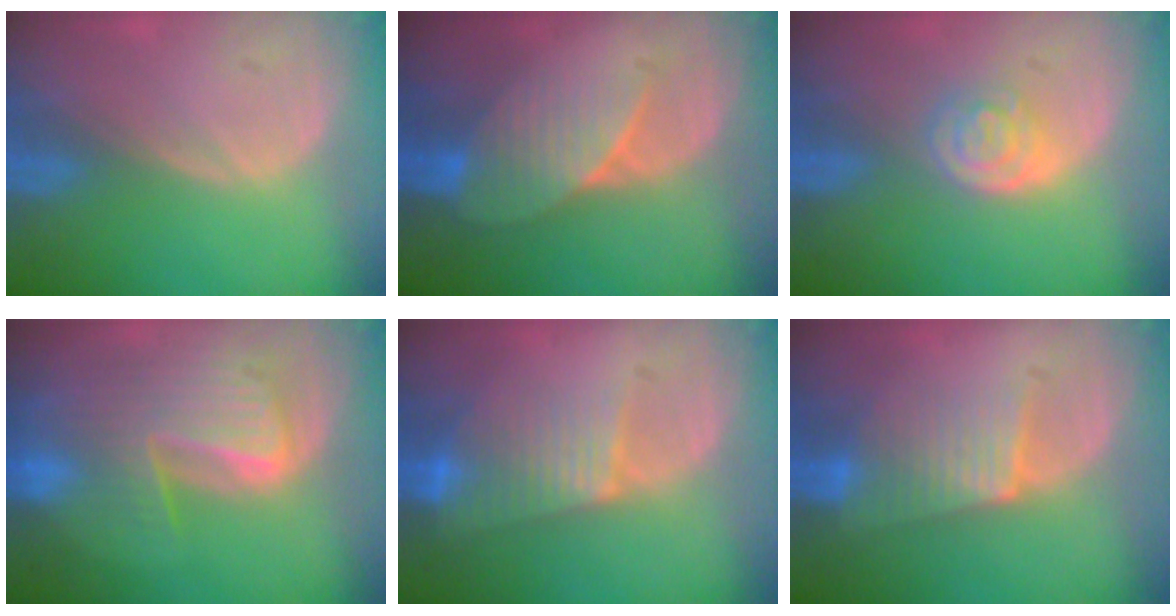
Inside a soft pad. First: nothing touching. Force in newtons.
{"total": 7.1, "press": 6.5, "slide": 2.8}
{"total": 4.1, "press": 3.7, "slide": 1.9}
{"total": 9.8, "press": 8.4, "slide": 5.0}
{"total": 7.7, "press": 6.6, "slide": 4.0}
{"total": 6.5, "press": 6.1, "slide": 2.1}